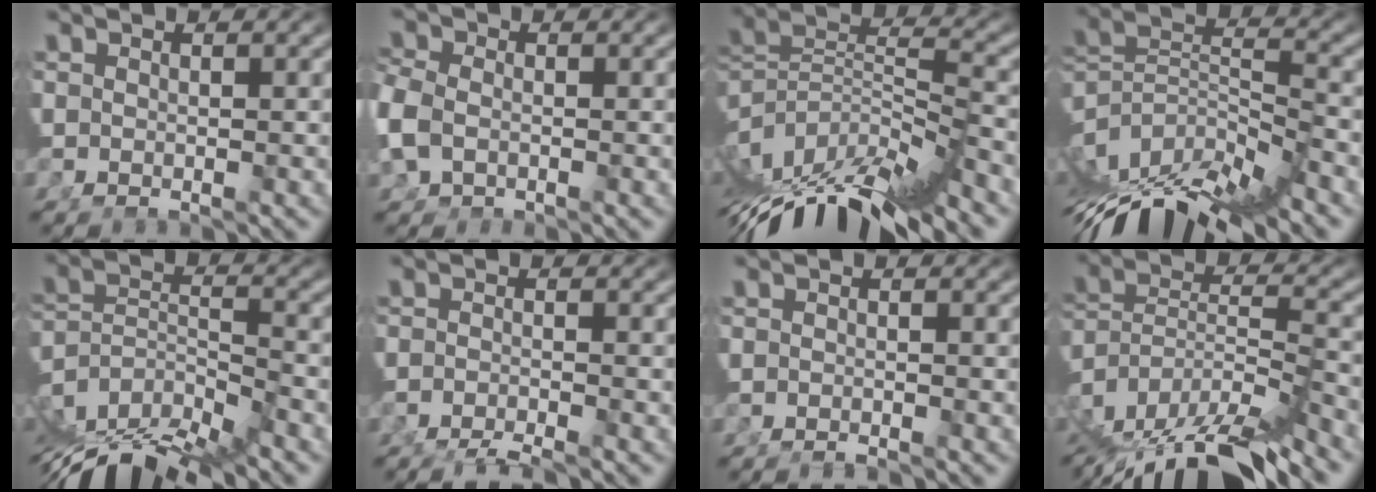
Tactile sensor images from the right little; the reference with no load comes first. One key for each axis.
{"total": 2.1, "fx": -0.6, "fy": 1.4, "fz": 1.5, "tx": -0.053, "ty": -0.015, "tz": 0.002}
{"total": 11.6, "fx": -5.1, "fy": 6.3, "fz": 8.4, "tx": -0.159, "ty": -0.035, "tz": -0.067}
{"total": 12.3, "fx": -5.9, "fy": 6.6, "fz": 8.5, "tx": -0.161, "ty": -0.048, "tz": -0.073}
{"total": 11.3, "fx": -6.8, "fy": 6.6, "fz": 6.2, "tx": -0.136, "ty": -0.061, "tz": -0.091}
{"total": 2.2, "fx": -2.0, "fy": 0.1, "fz": 0.8, "tx": -0.011, "ty": -0.003, "tz": -0.037}
{"total": 1.1, "fx": -1.0, "fy": -0.4, "fz": 0.2, "tx": -0.003, "ty": -0.002, "tz": -0.017}
{"total": 12.0, "fx": -6.1, "fy": 8.1, "fz": 6.3, "tx": -0.128, "ty": -0.042, "tz": -0.094}